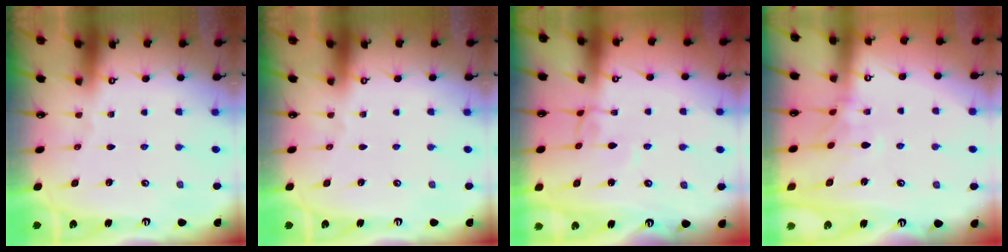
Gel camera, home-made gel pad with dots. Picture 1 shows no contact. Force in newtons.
{"total": 0.0}
{"total": 3.4, "press": 3.4, "slide": 0.1}
{"total": 1.0, "press": 0.6, "slide": 0.9}